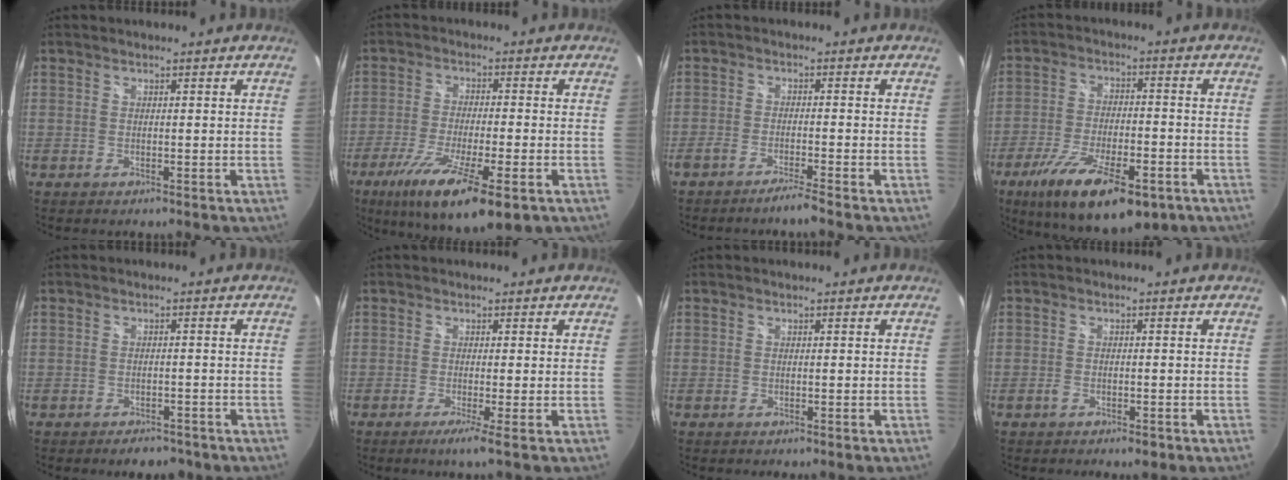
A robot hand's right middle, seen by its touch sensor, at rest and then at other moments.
{"total": 15.7, "force": [-8.3, 3.4, 12.8], "torque": [-0.243, -0.050, -0.141]}
{"total": 3.6, "force": [-3.2, -0.4, 1.7], "torque": [-0.055, -0.005, -0.062]}
{"total": 18.4, "force": [-10.9, 6.4, 13.3], "torque": [-0.248, -0.044, -0.172]}
{"total": 6.0, "force": [-4.5, 3.1, 2.5], "torque": [-0.043, 0.003, -0.054]}
{"total": 2.4, "force": [-1.1, -0.8, 1.9], "torque": [-0.047, -0.009, -0.027]}
{"total": 0.0}
{"total": 2.3, "force": [-1.5, 1.3, 1.2], "torque": [-0.026, -0.001, -0.024]}